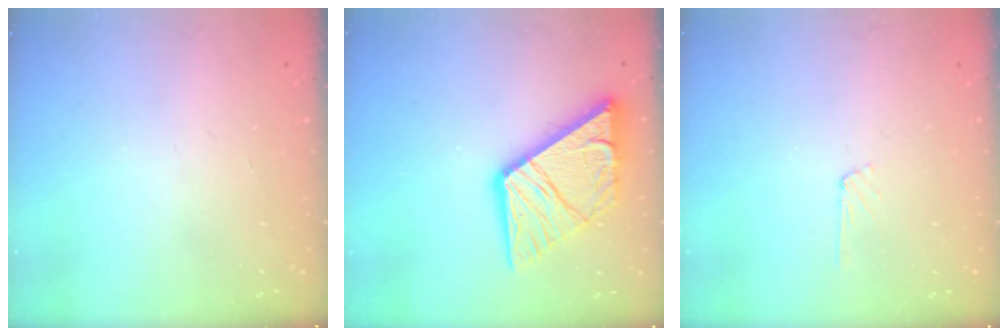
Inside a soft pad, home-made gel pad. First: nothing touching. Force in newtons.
{"total": 17.9, "press": 17.8, "slide": 2.1}
{"total": 3.6, "press": 3.6, "slide": 0.4}